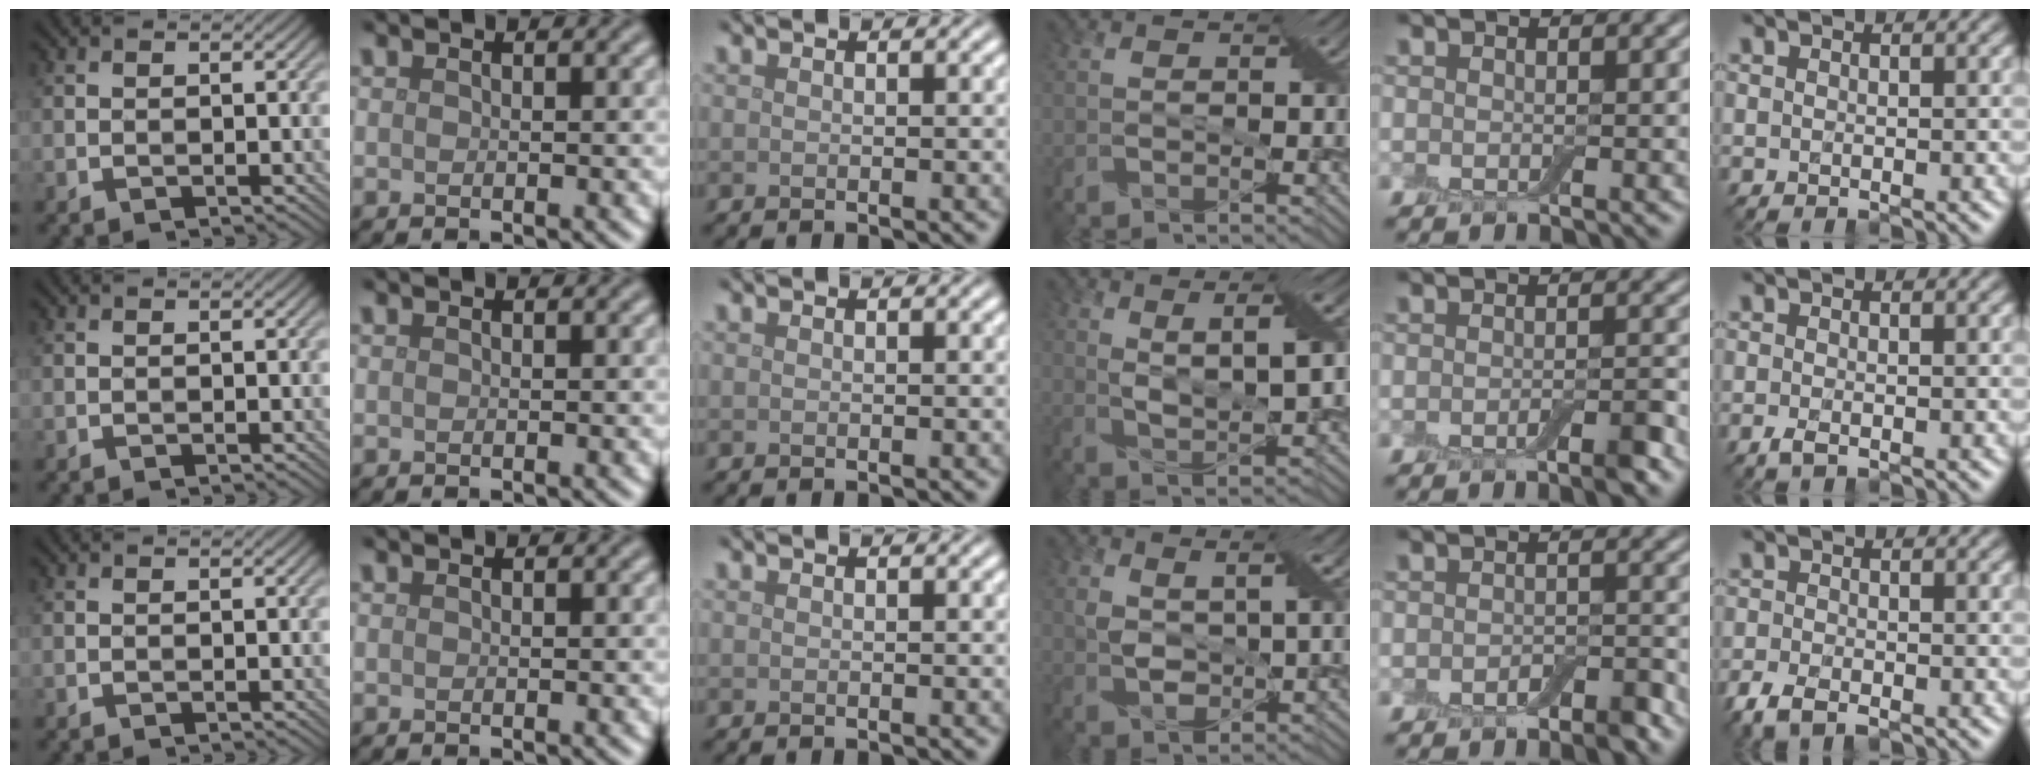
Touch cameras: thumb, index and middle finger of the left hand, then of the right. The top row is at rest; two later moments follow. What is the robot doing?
{"motion": "squeeze", "object": "air blower"}